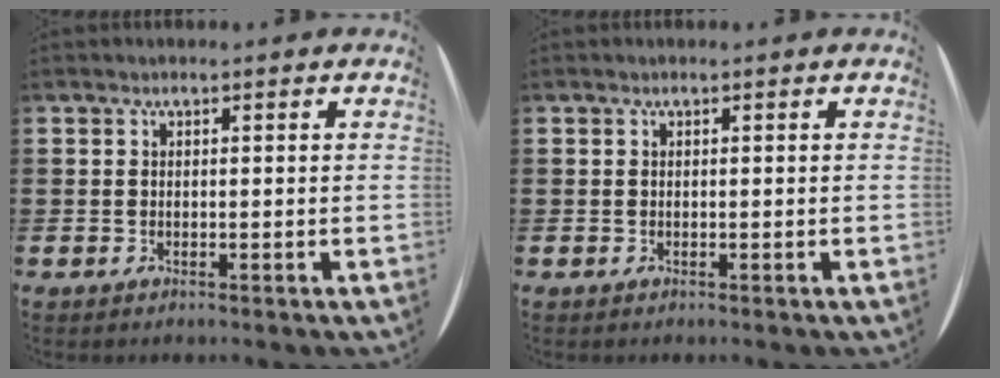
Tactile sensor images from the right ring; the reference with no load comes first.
{"total": 0.0}